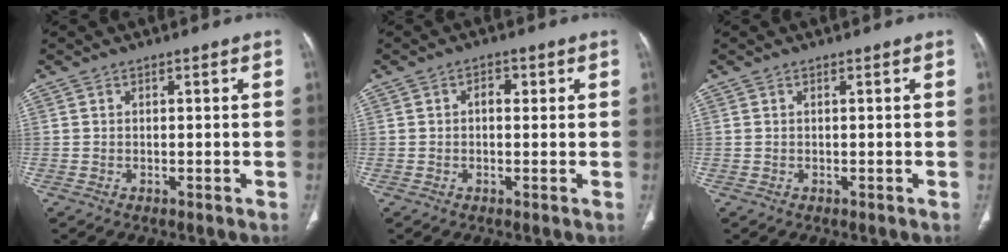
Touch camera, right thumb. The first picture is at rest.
{"total": 2.3, "force": [0.4, 1.6, 1.6], "torque": [-0.014, 0.004, 0.002]}
{"total": 0.0}